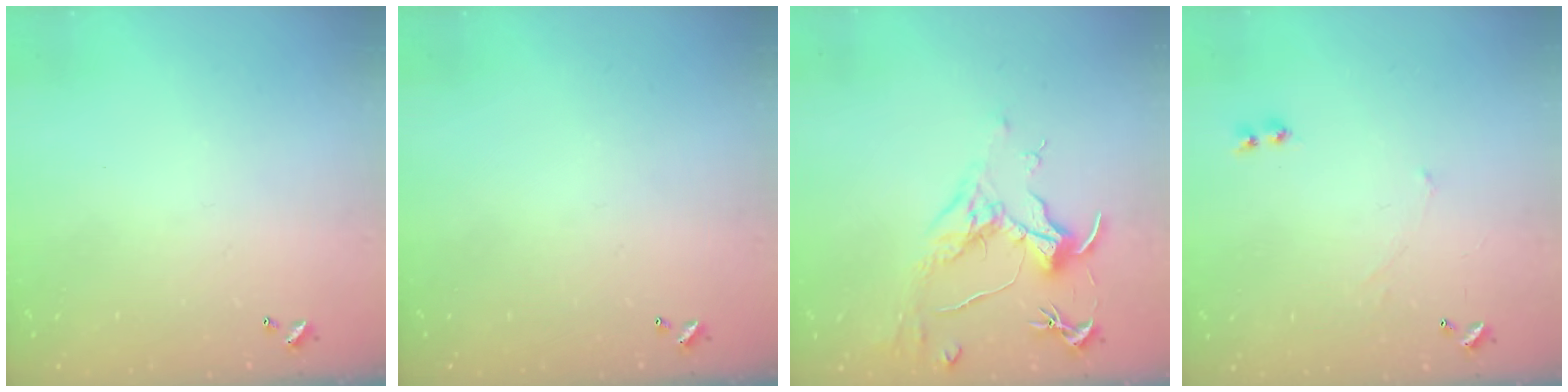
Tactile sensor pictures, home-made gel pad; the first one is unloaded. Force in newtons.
{"total": 0.0}
{"total": 1.6, "press": 1.4, "slide": 0.7}
{"total": 2.4, "press": 2.3, "slide": 0.5}